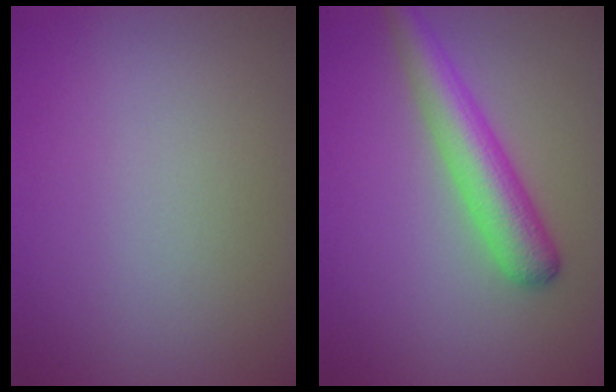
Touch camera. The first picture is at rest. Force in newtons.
{"total": 4.7, "press": 4.6, "slide": 0.1}